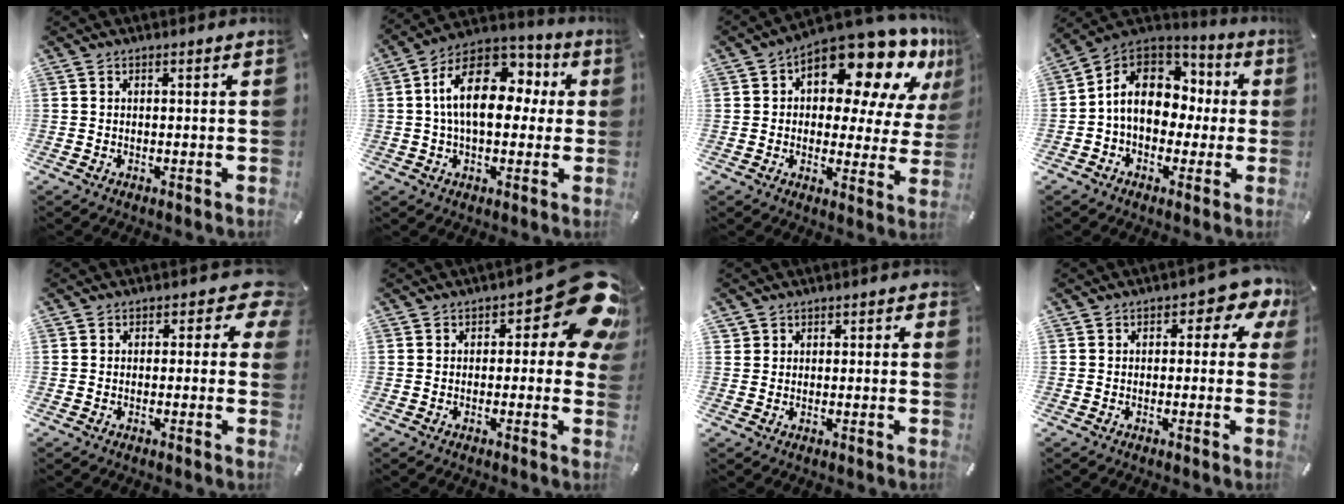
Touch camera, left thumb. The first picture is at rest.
{"total": 17.0, "force": [3.1, 10.5, 13.1], "torque": [-0.223, -0.001, 0.053]}
{"total": 17.4, "force": [11.2, 8.2, 10.5], "torque": [-0.141, -0.093, 0.184]}
{"total": 13.4, "force": [0.6, 10.8, 7.9], "torque": [-0.151, 0.007, 0.014]}
{"total": 5.6, "force": [1.2, 3.6, 4.1], "torque": [-0.045, -0.002, 0.017]}
{"total": 14.5, "force": [5.9, 6.5, 11.6], "torque": [-0.138, -0.044, 0.101]}
{"total": 2.1, "force": [0.6, 2.0, 0.2], "torque": [0.011, -0.001, 0.006]}
{"total": 5.5, "force": [1.3, 3.1, 4.4], "torque": [-0.056, -0.003, 0.014]}